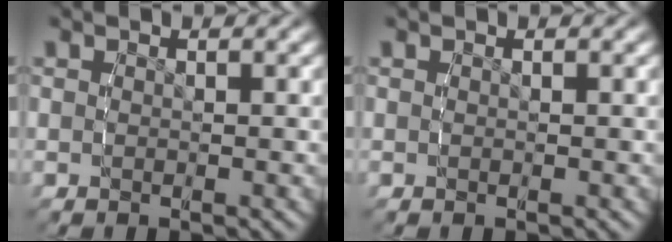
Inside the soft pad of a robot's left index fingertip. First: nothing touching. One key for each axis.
{"total": 0.0}